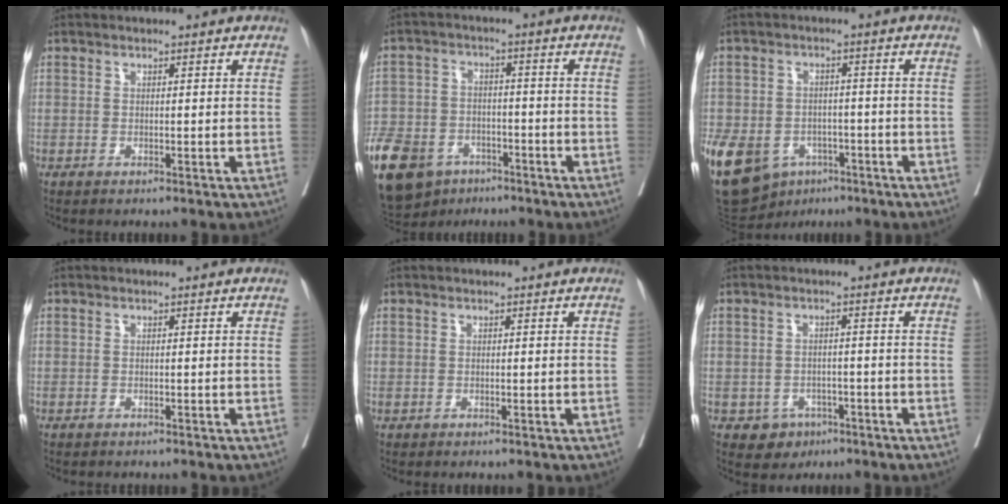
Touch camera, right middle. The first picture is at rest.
{"total": 21.0, "force": [-12.3, 13.7, 10.1], "torque": [-0.303, -0.025, -0.197]}
{"total": 23.7, "force": [-10.6, 17.9, 11.4], "torque": [-0.345, -0.019, -0.154]}
{"total": 0.6, "force": [-0.6, 0.2, 0.1], "torque": [-0.009, -0.001, -0.012]}
{"total": 0.0}
{"total": 3.6, "force": [-1.8, 3.0, 0.6], "torque": [-0.005, 0.009, -0.020]}